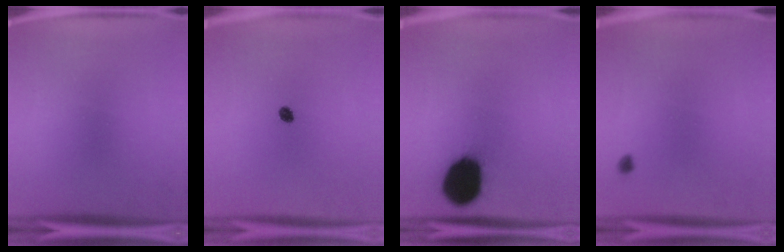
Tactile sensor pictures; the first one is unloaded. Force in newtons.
{"total": 1.7}
{"total": 17.9}
{"total": 0.8}